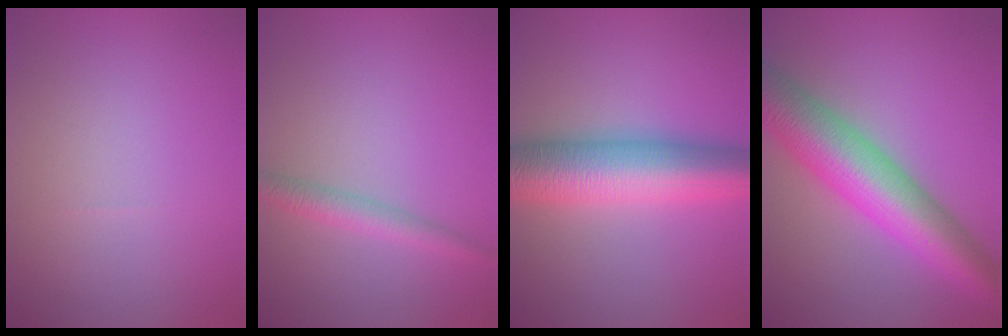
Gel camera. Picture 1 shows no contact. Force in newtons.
{"total": 2.3, "press": 2.3, "slide": 0.1}
{"total": 9.8, "press": 9.8, "slide": 0.2}
{"total": 10.1, "press": 10.1, "slide": 0.2}